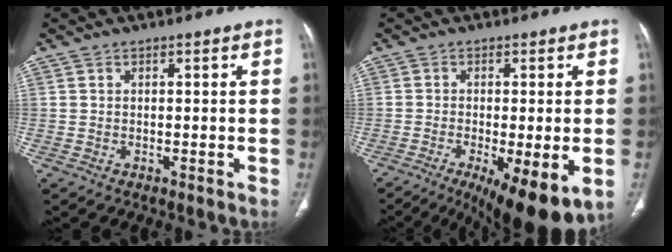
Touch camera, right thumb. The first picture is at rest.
{"total": 13.5, "force": [-5.6, 3.7, 11.7], "torque": [-0.162, -0.017, -0.078]}